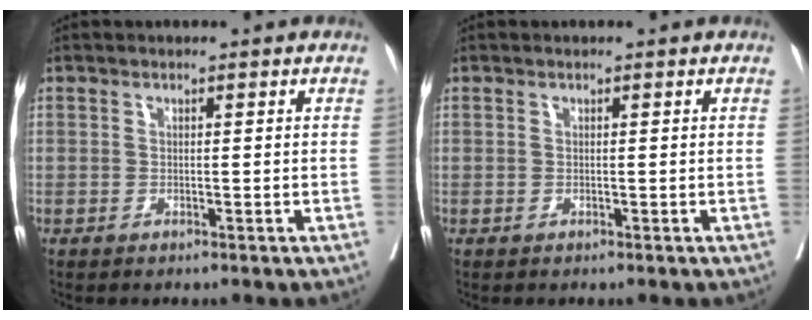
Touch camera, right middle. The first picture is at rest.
{"total": 0.0}